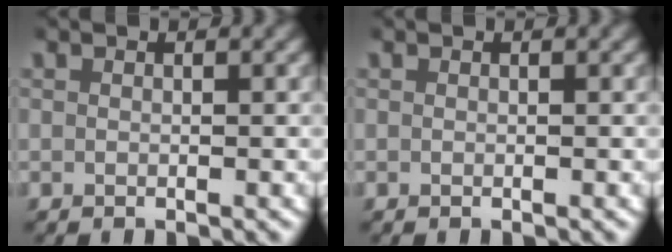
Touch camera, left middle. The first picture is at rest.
{"total": 0.0}